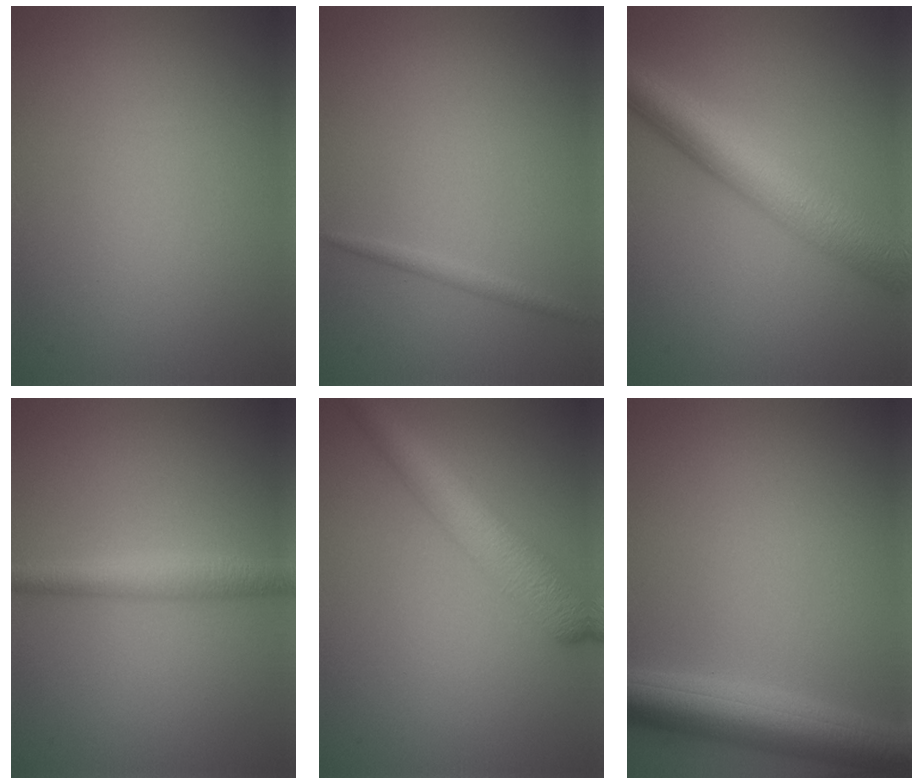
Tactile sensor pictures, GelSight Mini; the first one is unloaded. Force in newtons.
{"total": 0.9, "press": 0.9, "slide": 0.0}
{"total": 7.2, "press": 7.2, "slide": 0.1}
{"total": 2.8, "press": 2.8, "slide": 0.0}
{"total": 5.4, "press": 5.4, "slide": 0.2}
{"total": 5.7, "press": 5.7, "slide": 0.2}